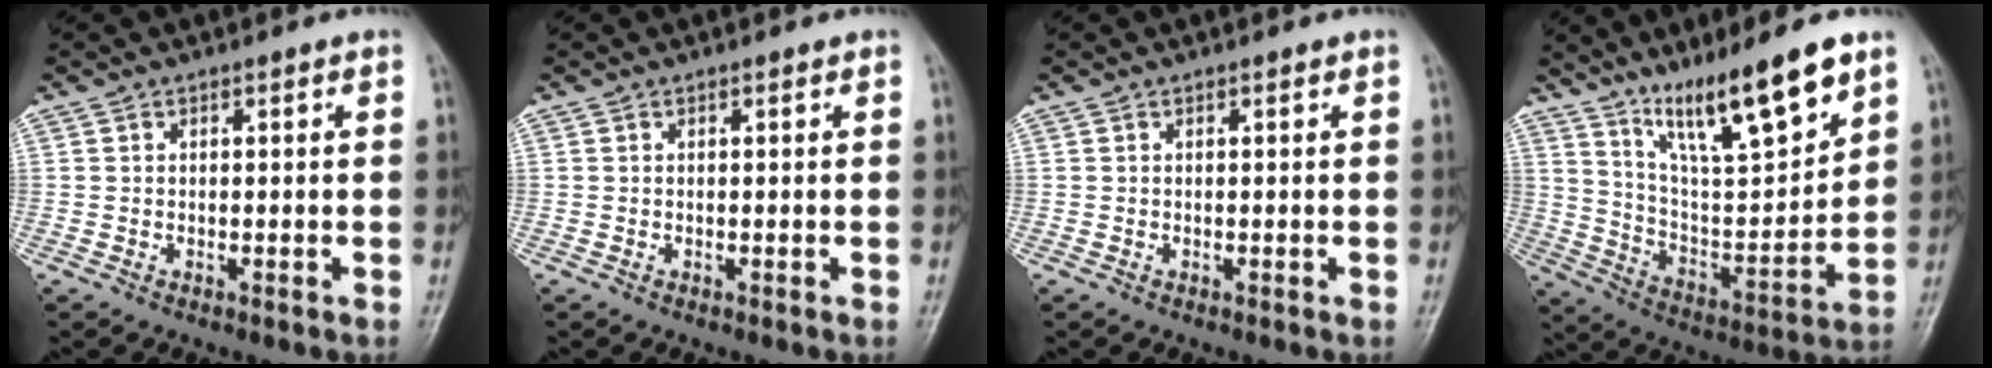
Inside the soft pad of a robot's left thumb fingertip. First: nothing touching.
{"total": 0.0}
{"total": 0.0}
{"total": 17.6, "force": [12.0, 3.4, 12.5], "torque": [-0.187, -0.068, 0.219]}